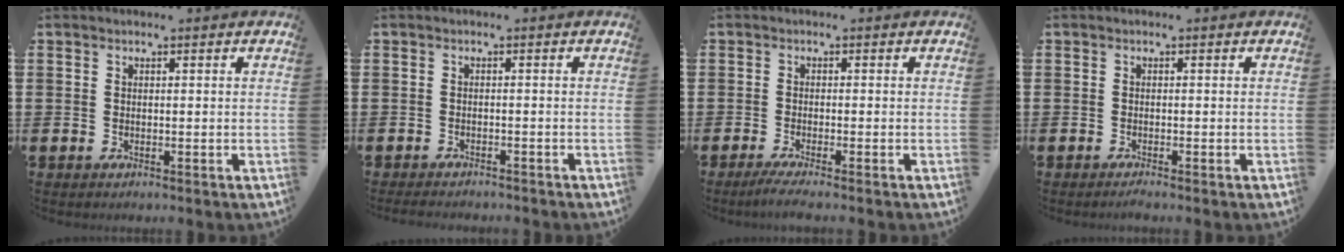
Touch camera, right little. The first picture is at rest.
{"total": 1.1, "force": [-1.1, 0.0, 0.1], "torque": [-0.005, 0.000, -0.023]}
{"total": 1.7, "force": [-1.1, 0.0, 1.2], "torque": [-0.019, 0.000, -0.021]}
{"total": 0.6, "force": [-0.5, 0.0, 0.4], "torque": [-0.007, -0.003, -0.010]}